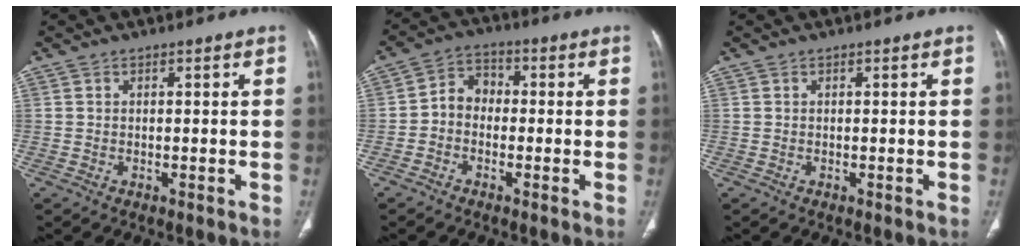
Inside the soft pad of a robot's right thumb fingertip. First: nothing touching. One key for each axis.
{"total": 5.3, "fx": -1.2, "fy": 4.3, "fz": 2.8, "tx": -0.028, "ty": 0.024, "tz": -0.038}
{"total": 0.0}